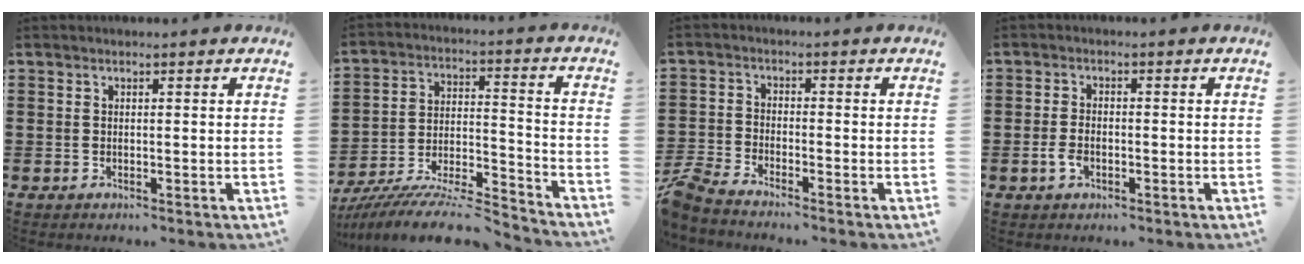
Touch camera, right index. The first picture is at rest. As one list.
[{"total": 11.0, "force": [-10.2, 0.7, 4.1], "torque": [-0.061, 0.020, -0.197]}, {"total": 3.7, "force": [-3.6, 0.0, 0.7], "torque": [-0.044, -0.011, -0.081]}, {"total": 2.6, "force": [-1.1, 1.2, 2.0], "torque": [-0.053, -0.008, -0.023]}]